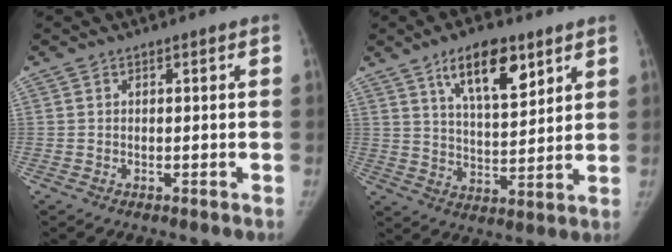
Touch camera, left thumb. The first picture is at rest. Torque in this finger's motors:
{"motor_torque": [0.47, -0.05, 1.53, -1.20, 0.32]}